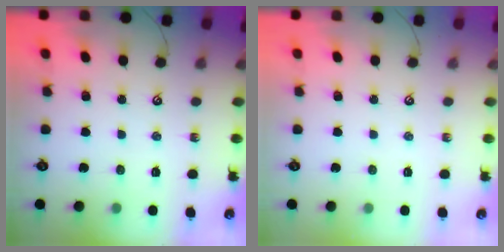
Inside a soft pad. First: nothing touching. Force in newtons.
{"total": 0.0}